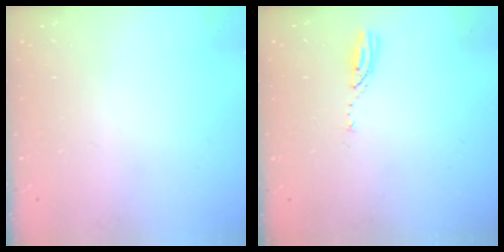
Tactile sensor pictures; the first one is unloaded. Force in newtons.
{"total": 3.7, "press": 3.7, "slide": 0.3}